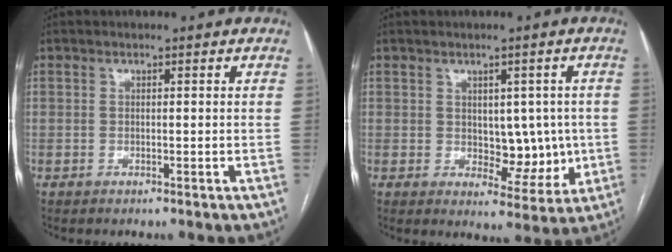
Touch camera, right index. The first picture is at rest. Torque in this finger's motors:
{"motor_torque": [0.15, 0.17, 0.12, 0.02]}